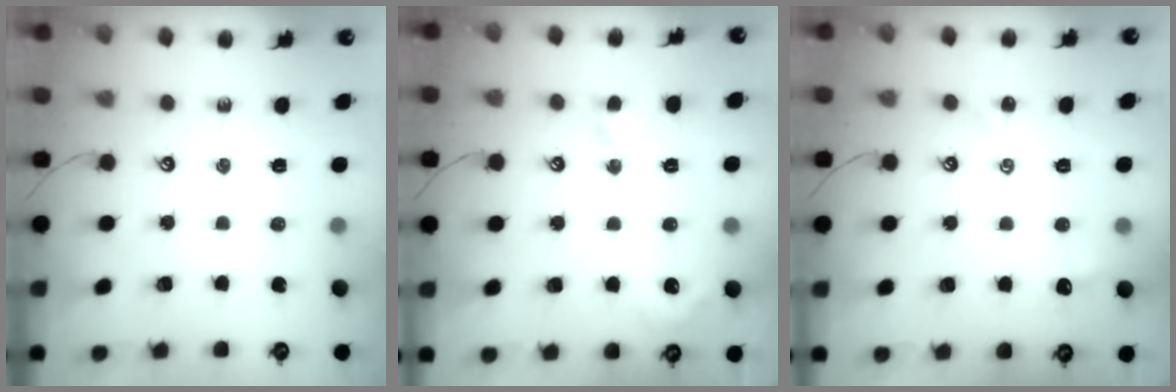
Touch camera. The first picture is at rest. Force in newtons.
{"total": 2.6, "press": 2.6, "slide": 0.6}
{"total": 1.6, "press": 1.5, "slide": 0.6}